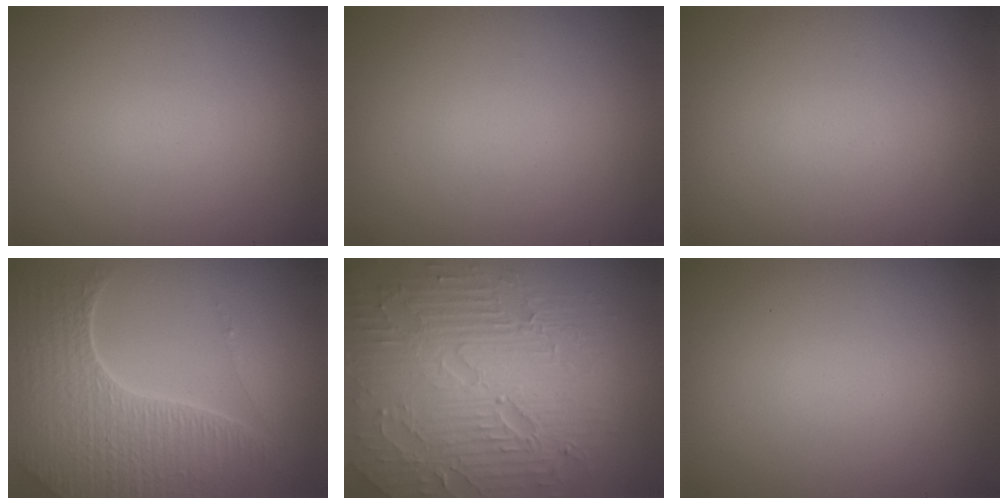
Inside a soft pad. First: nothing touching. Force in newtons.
{"total": 0.0}
{"total": 0.0}
{"total": 7.1, "press": 5.1, "slide": 5.0}
{"total": 8.8, "press": 6.3, "slide": 6.1}
{"total": 0.0}